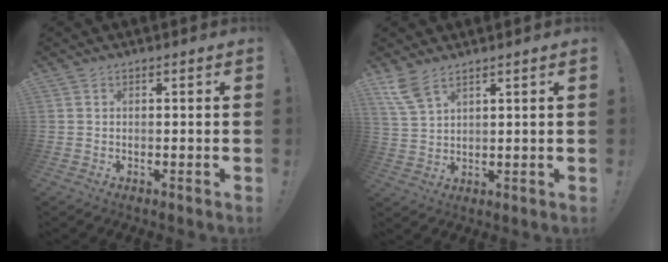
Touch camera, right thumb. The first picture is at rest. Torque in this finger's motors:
{"motor_torque": [-0.59, 0.61, 0.14, -0.04, 0.18]}